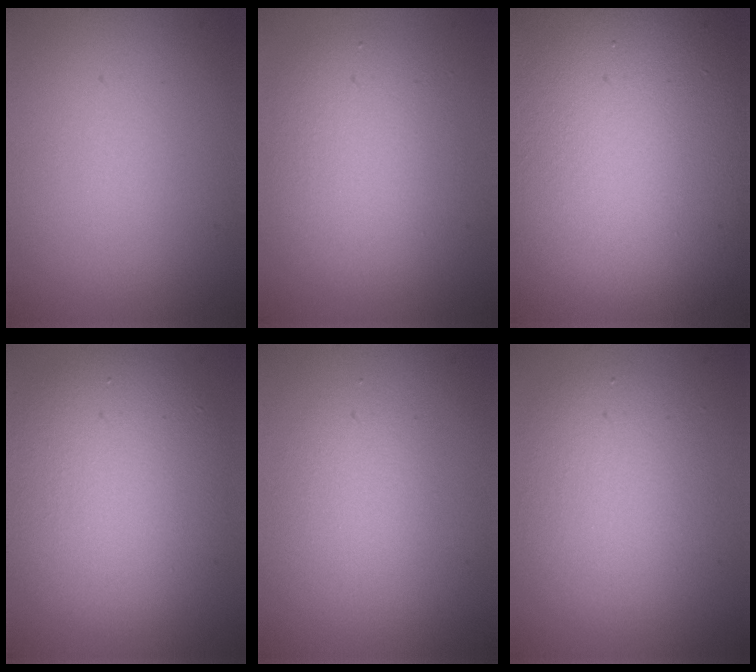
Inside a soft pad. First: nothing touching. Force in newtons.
{"total": 4.3, "press": 4.3, "slide": 0.1}
{"total": 20.7, "press": 20.7, "slide": 1.0}
{"total": 7.3, "press": 7.3, "slide": 0.4}
{"total": 1.9, "press": 1.8, "slide": 0.2}
{"total": 4.1, "press": 4.1, "slide": 0.3}